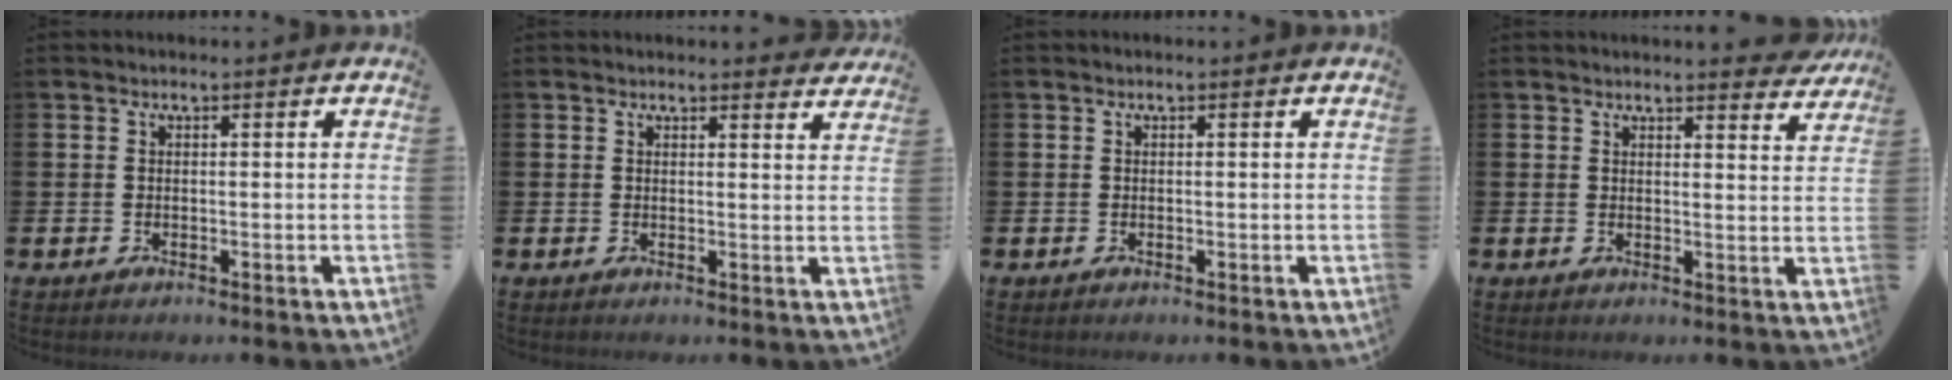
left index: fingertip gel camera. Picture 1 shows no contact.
{"total": 2.0, "force": [2.0, 0.2, 0.0], "torque": [0.009, -0.013, 0.033]}
{"total": 0.0}
{"total": 3.1, "force": [3.1, 0.0, 0.1], "torque": [0.004, -0.019, 0.053]}